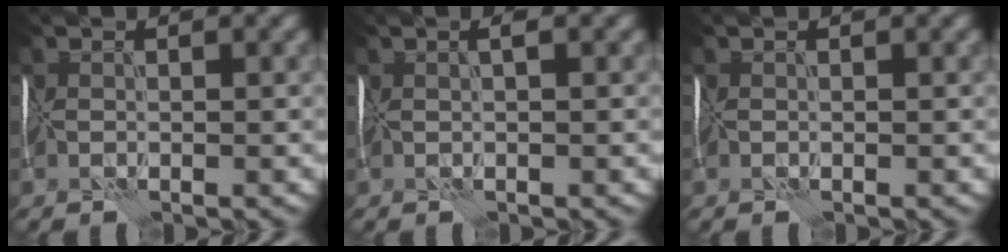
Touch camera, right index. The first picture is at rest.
{"total": 0.6, "force": [0.3, -0.1, 0.5], "torque": [-0.014, -0.001, 0.006]}
{"total": 0.0}